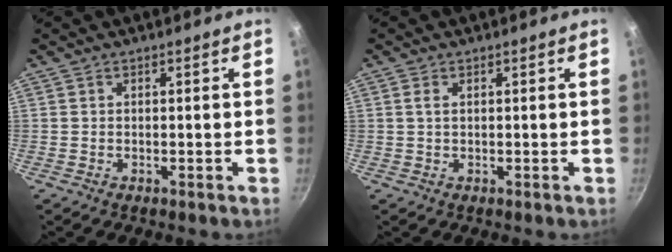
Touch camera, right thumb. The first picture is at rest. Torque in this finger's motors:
{"motor_torque": [-0.35, 0.41, 0.00, 0.64, 0.10]}